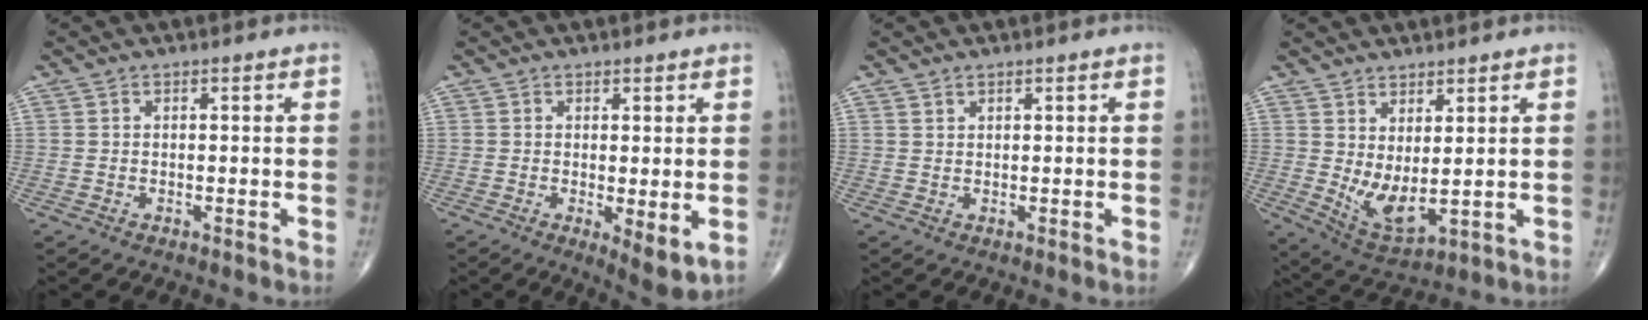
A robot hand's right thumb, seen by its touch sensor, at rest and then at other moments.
{"total": 5.5, "force": [-0.7, 1.7, 5.2], "torque": [-0.079, -0.020, -0.008]}
{"total": 0.8, "force": [0.7, 0.3, 0.1], "torque": [0.003, -0.005, 0.011]}
{"total": 7.6, "force": [1.2, 3.1, 6.9], "torque": [-0.122, -0.029, 0.038]}